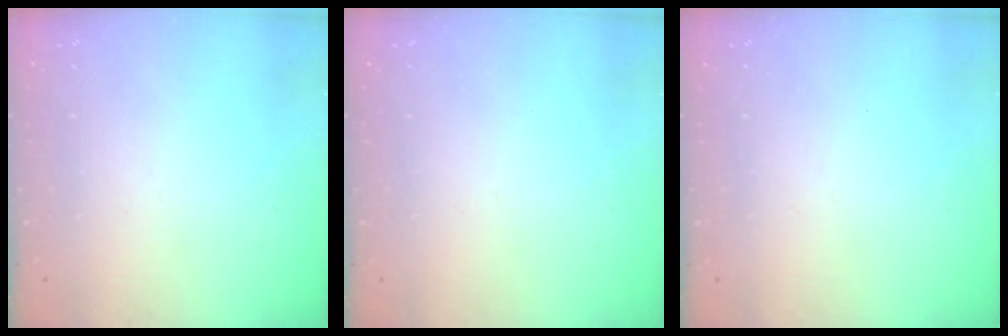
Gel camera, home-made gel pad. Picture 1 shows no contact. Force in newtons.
{"total": 0.0}
{"total": 0.0}